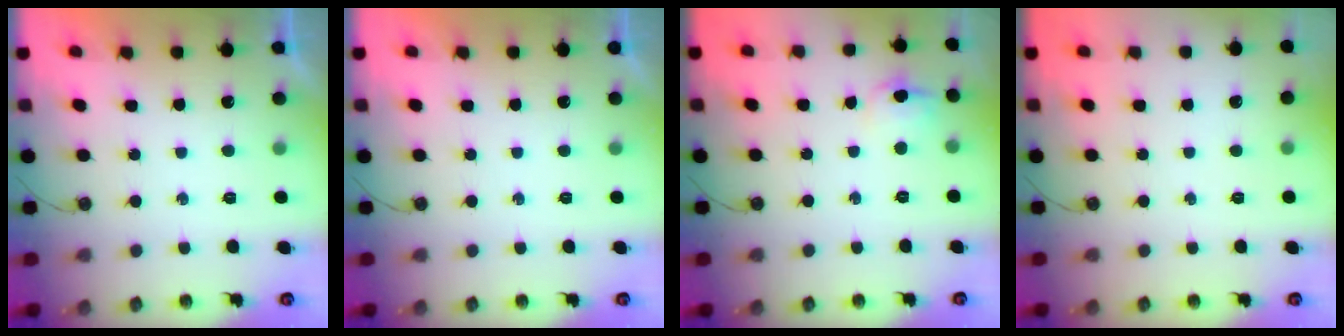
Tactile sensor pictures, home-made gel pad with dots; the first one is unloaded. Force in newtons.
{"total": 0.0}
{"total": 5.9, "press": 5.8, "slide": 1.5}
{"total": 0.0}